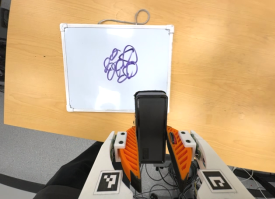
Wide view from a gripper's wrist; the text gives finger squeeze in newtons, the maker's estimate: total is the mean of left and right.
{"total": 4.9, "left": 3.3, "right": 6.5}